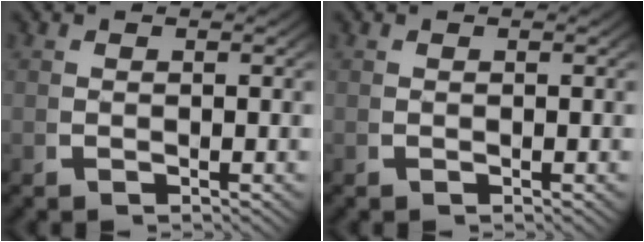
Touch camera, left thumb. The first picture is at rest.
{"total": 0.0}